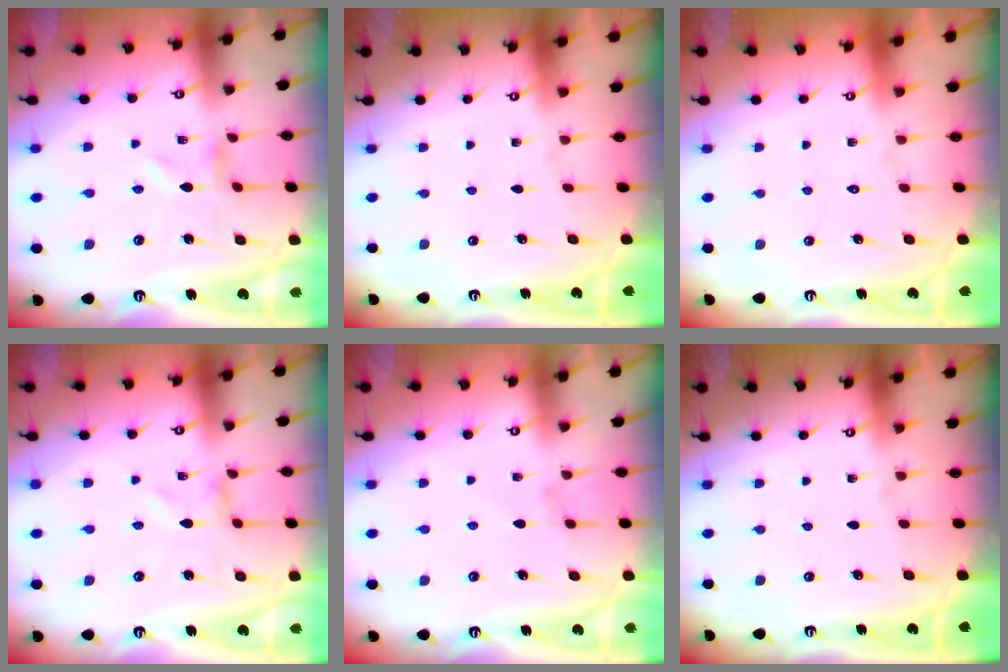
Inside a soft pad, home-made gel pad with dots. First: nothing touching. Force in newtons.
{"total": 0.0}
{"total": 1.7, "press": 1.7, "slide": 0.1}
{"total": 0.0}
{"total": 0.9, "press": 0.8, "slide": 0.4}
{"total": 0.0}